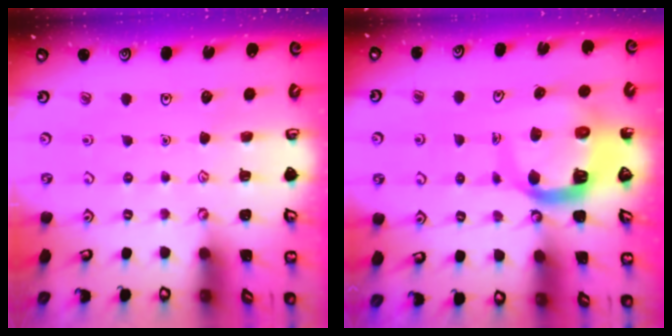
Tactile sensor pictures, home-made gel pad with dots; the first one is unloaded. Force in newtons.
{"total": 9.0, "press": 8.9, "slide": 1.2}